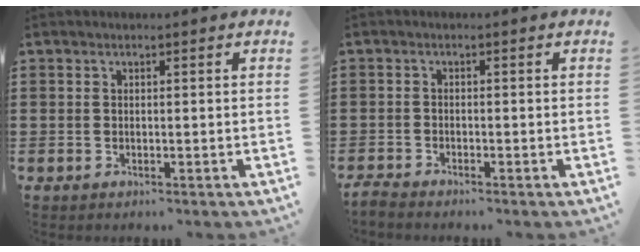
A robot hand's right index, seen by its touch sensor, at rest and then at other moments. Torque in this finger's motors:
{"motor_torque": [-1.78, 0.36, -1.05, -0.21]}